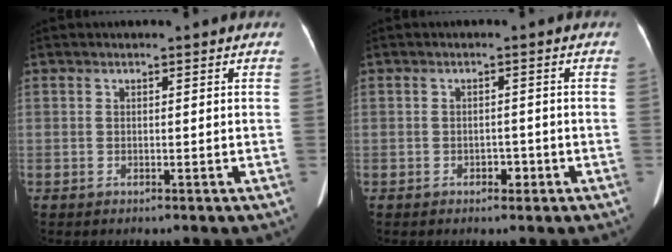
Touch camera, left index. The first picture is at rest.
{"total": 1.7, "force": [-0.9, 1.0, 0.9], "torque": [-0.012, 0.004, -0.012]}